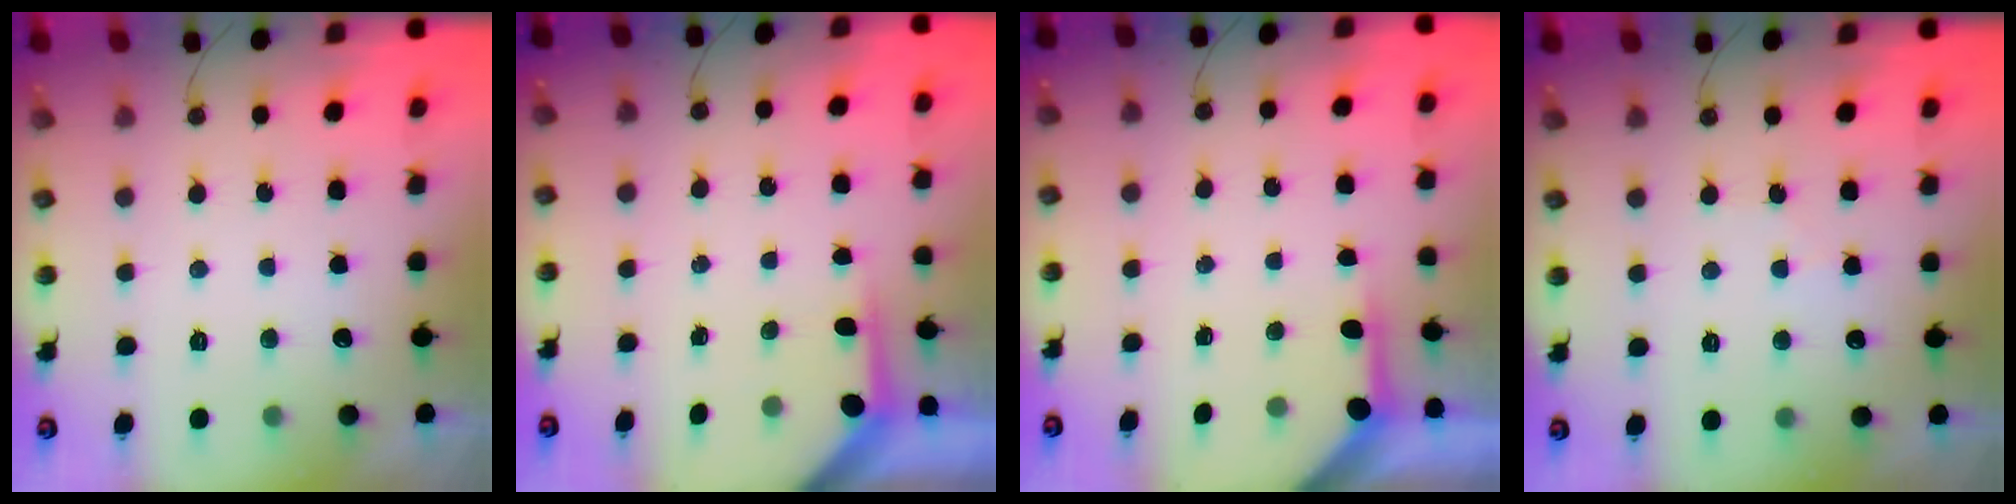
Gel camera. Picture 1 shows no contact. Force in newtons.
{"total": 3.5, "press": 3.5, "slide": 0.3}
{"total": 4.0, "press": 4.0, "slide": 0.5}
{"total": 4.5, "press": 4.4, "slide": 0.8}